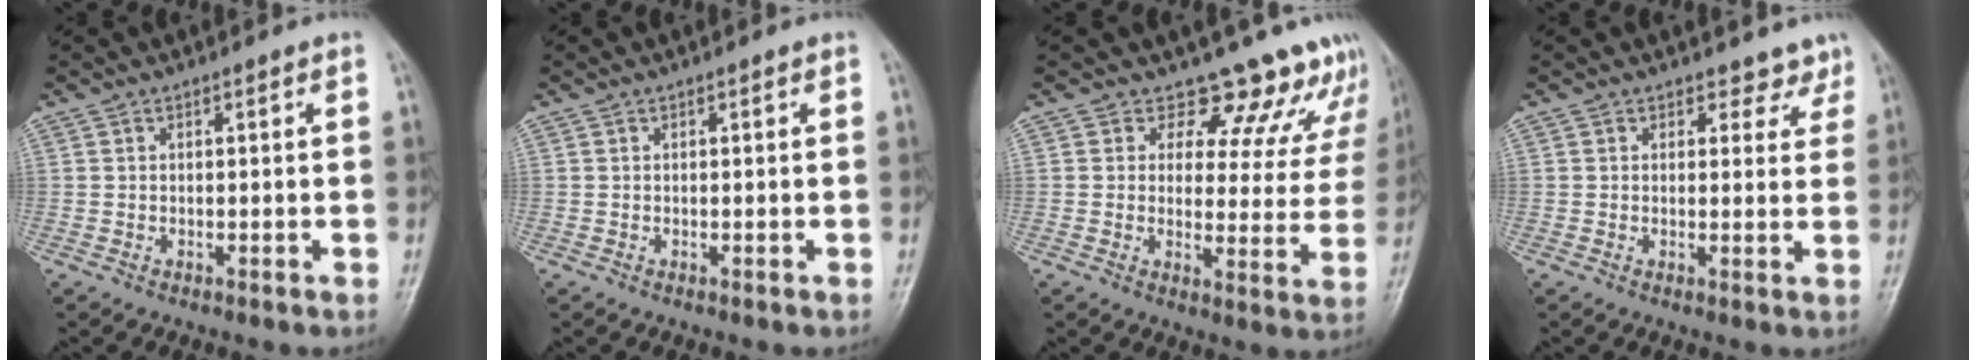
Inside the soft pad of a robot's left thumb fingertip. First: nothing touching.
{"total": 0.0}
{"total": 13.9, "force": [12.6, 5.7, 1.4], "torque": [0.040, -0.090, 0.120]}
{"total": 3.4, "force": [2.8, 2.0, 0.1], "torque": [0.027, -0.019, 0.020]}